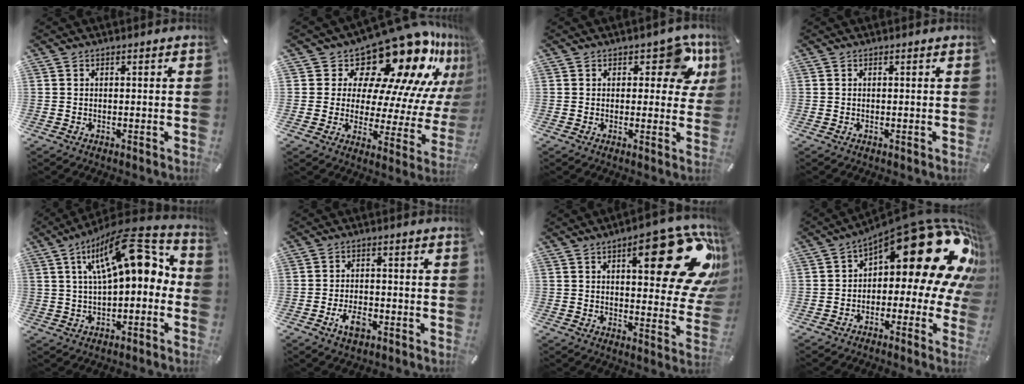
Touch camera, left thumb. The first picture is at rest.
{"total": 20.7, "force": [16.2, 8.1, 10.0], "torque": [-0.117, -0.157, 0.262]}
{"total": 10.0, "force": [4.8, 5.3, 7.0], "torque": [-0.064, -0.022, 0.076]}
{"total": 0.0}
{"total": 18.6, "force": [6.8, 7.6, 15.5], "torque": [-0.241, -0.034, 0.108]}
{"total": 5.4, "force": [-2.6, 2.9, 3.7], "torque": [-0.077, 0.009, -0.049]}
{"total": 25.9, "force": [11.3, 10.4, 20.8], "torque": [-0.245, -0.073, 0.178]}
{"total": 25.9, "force": [10.9, 11.0, 20.7], "torque": [-0.262, -0.088, 0.186]}